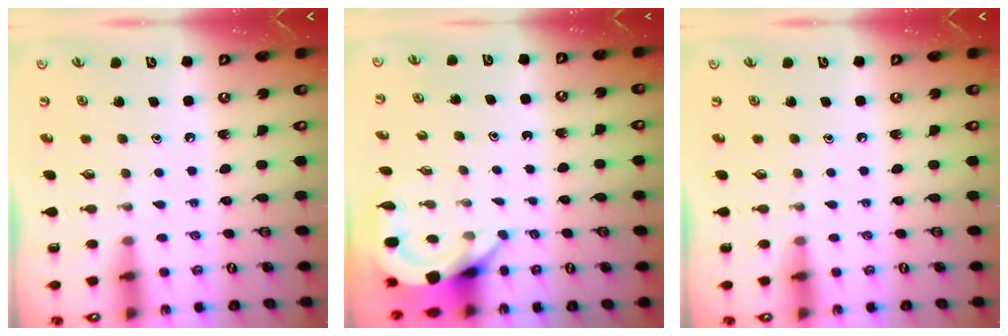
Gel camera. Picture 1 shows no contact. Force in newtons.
{"total": 4.0, "press": 4.0, "slide": 0.2}
{"total": 0.0}